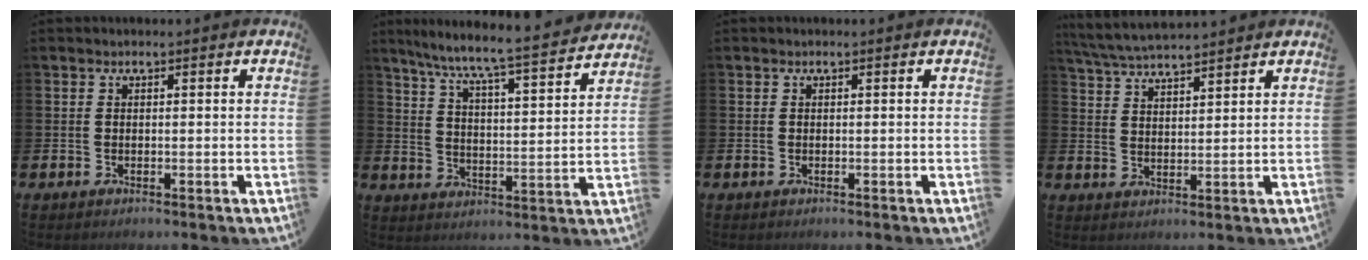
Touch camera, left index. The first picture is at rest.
{"total": 7.8, "force": [7.1, -0.2, 3.0], "torque": [-0.087, -0.057, 0.120]}
{"total": 0.0}
{"total": 5.2, "force": [5.1, 0.3, 1.1], "torque": [-0.041, -0.023, 0.093]}